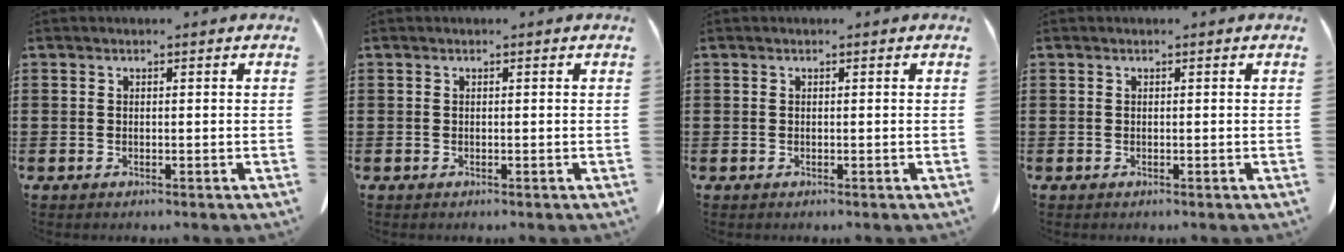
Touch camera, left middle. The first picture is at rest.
{"total": 0.0}
{"total": 0.0}
{"total": 0.0}